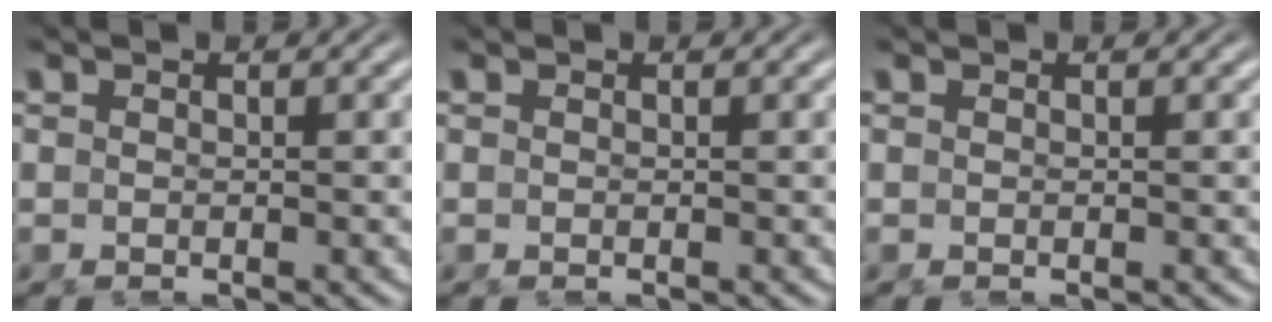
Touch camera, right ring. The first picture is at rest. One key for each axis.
{"total": 0.0}
{"total": 0.0}